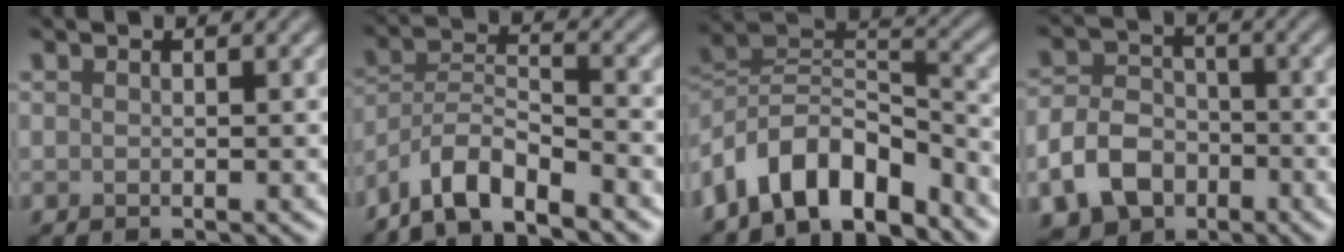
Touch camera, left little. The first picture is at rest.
{"total": 5.9, "force": [-4.8, 1.4, 3.1], "torque": [-0.053, 0.002, -0.096]}
{"total": 9.5, "force": [-6.2, 4.6, 5.7], "torque": [-0.082, 0.007, -0.125]}
{"total": 6.3, "force": [-2.9, 4.6, 3.2], "torque": [-0.064, -0.005, -0.058]}